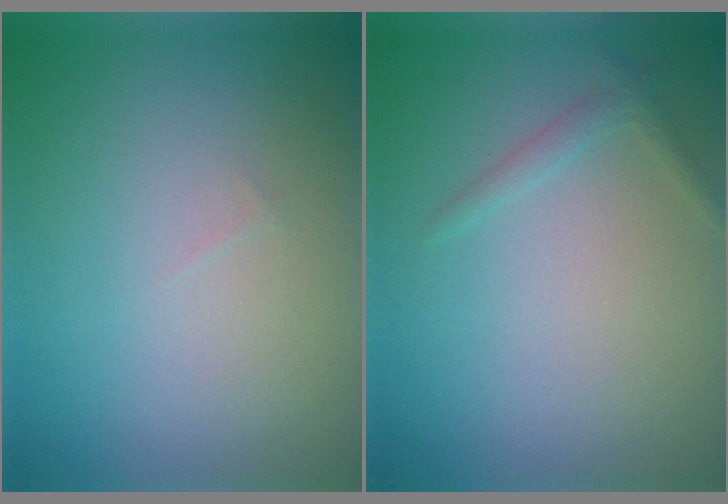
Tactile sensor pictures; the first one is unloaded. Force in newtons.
{"total": 1.1, "press": 1.1, "slide": 0.0}